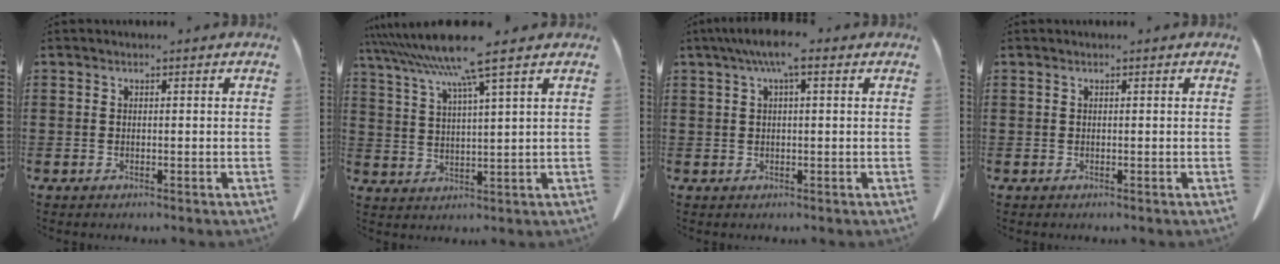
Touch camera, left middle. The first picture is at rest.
{"total": 9.3, "force": [6.5, -0.3, 6.7], "torque": [-0.146, -0.023, 0.110]}
{"total": 4.7, "force": [1.9, 1.0, 4.2], "torque": [-0.083, 0.008, 0.031]}
{"total": 0.0}